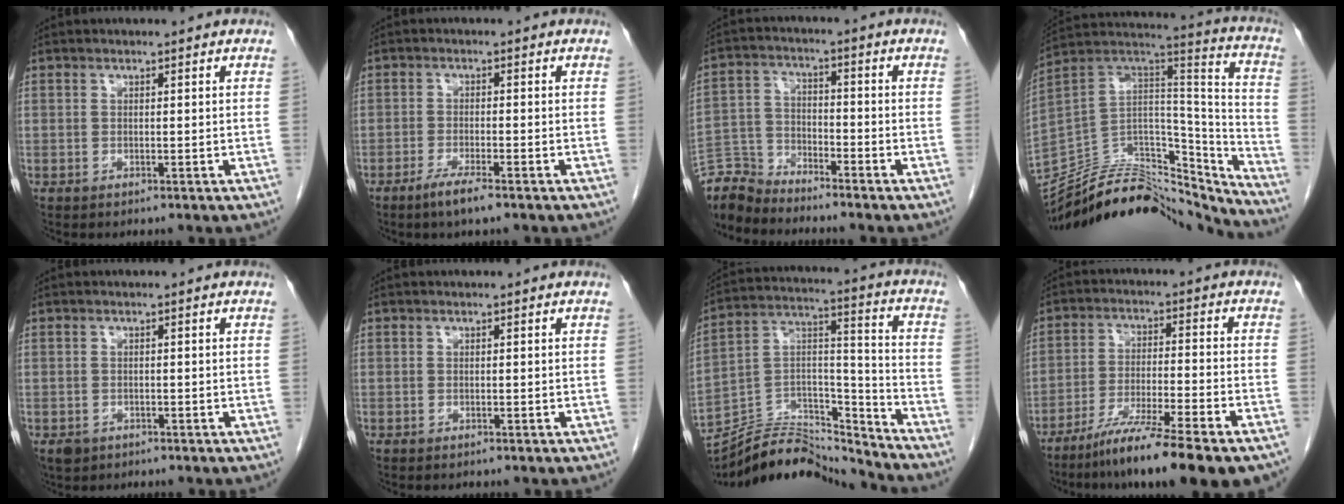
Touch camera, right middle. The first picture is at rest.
{"total": 3.6, "force": [-2.5, 0.2, 2.6], "torque": [-0.054, -0.006, -0.046]}
{"total": 6.5, "force": [-6.4, 0.8, -0.7], "torque": [0.012, 0.005, -0.127]}
{"total": 29.6, "force": [-27.0, 7.8, 9.3], "torque": [-0.147, 0.027, -0.412]}
{"total": 2.2, "force": [-1.3, 1.7, 0.5], "torque": [-0.014, 0.002, -0.016]}
{"total": 0.0}
{"total": 19.5, "force": [-18.8, 2.8, 4.1], "torque": [-0.077, 0.034, -0.315]}
{"total": 15.3, "force": [-11.8, 0.4, 9.8], "torque": [-0.145, -0.034, -0.187]}